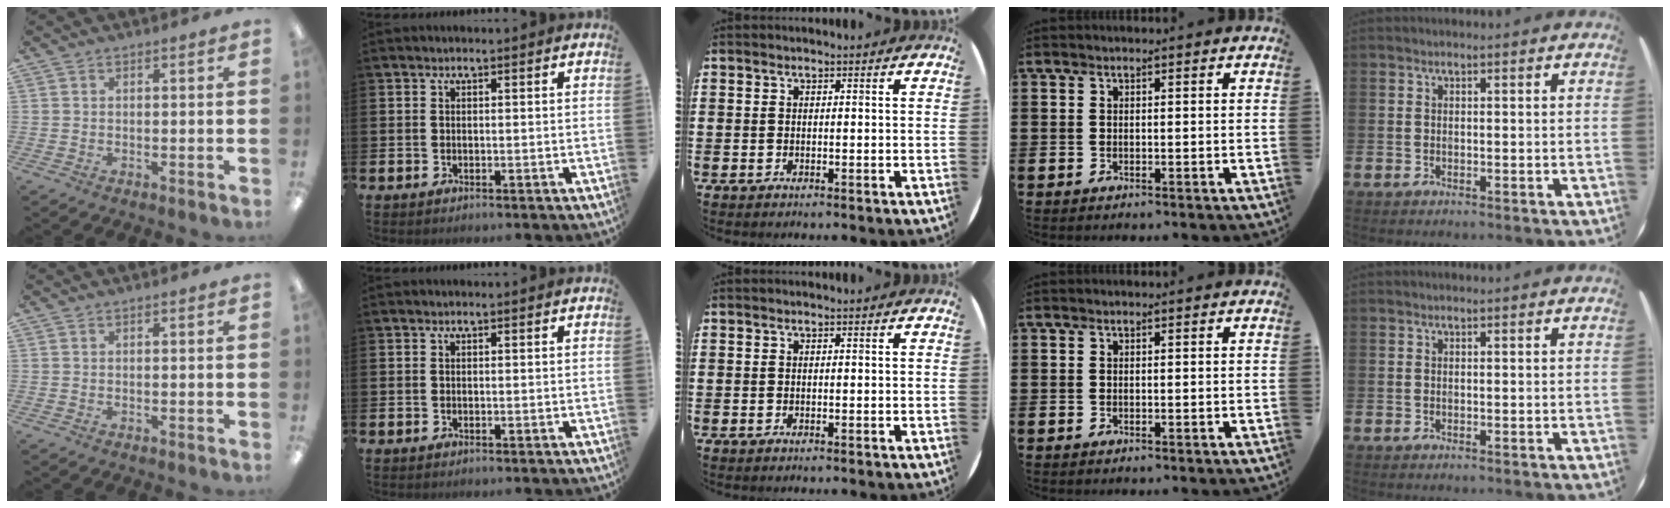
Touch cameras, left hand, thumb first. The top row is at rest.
{}